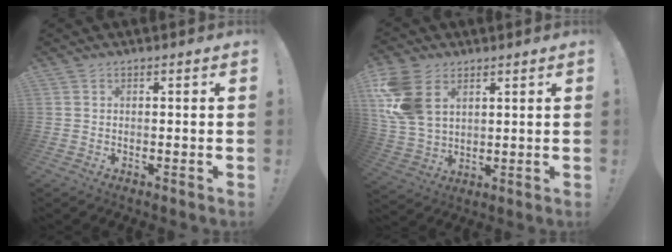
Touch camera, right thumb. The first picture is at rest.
{"total": 14.6, "force": [5.4, 10.1, 9.0], "torque": [-0.183, -0.021, 0.106]}